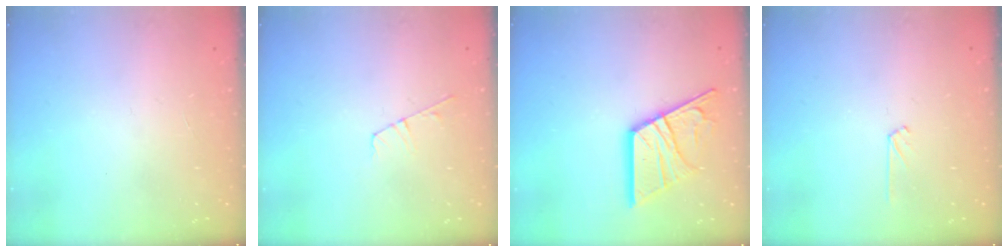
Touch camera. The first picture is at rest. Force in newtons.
{"total": 4.0, "press": 4.0, "slide": 0.4}
{"total": 17.1, "press": 17.0, "slide": 1.9}
{"total": 2.5, "press": 2.5, "slide": 0.3}